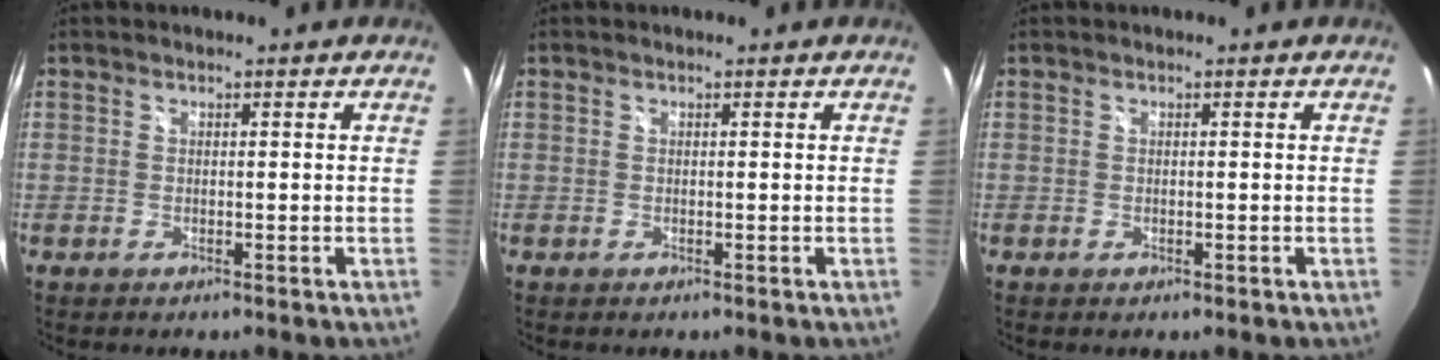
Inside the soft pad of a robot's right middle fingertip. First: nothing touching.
{"total": 0.0}
{"total": 0.0}